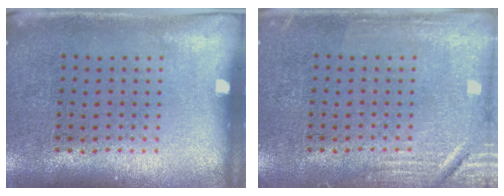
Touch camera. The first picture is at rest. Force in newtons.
{"total": 2.7, "press": 2.7, "slide": 0.4}